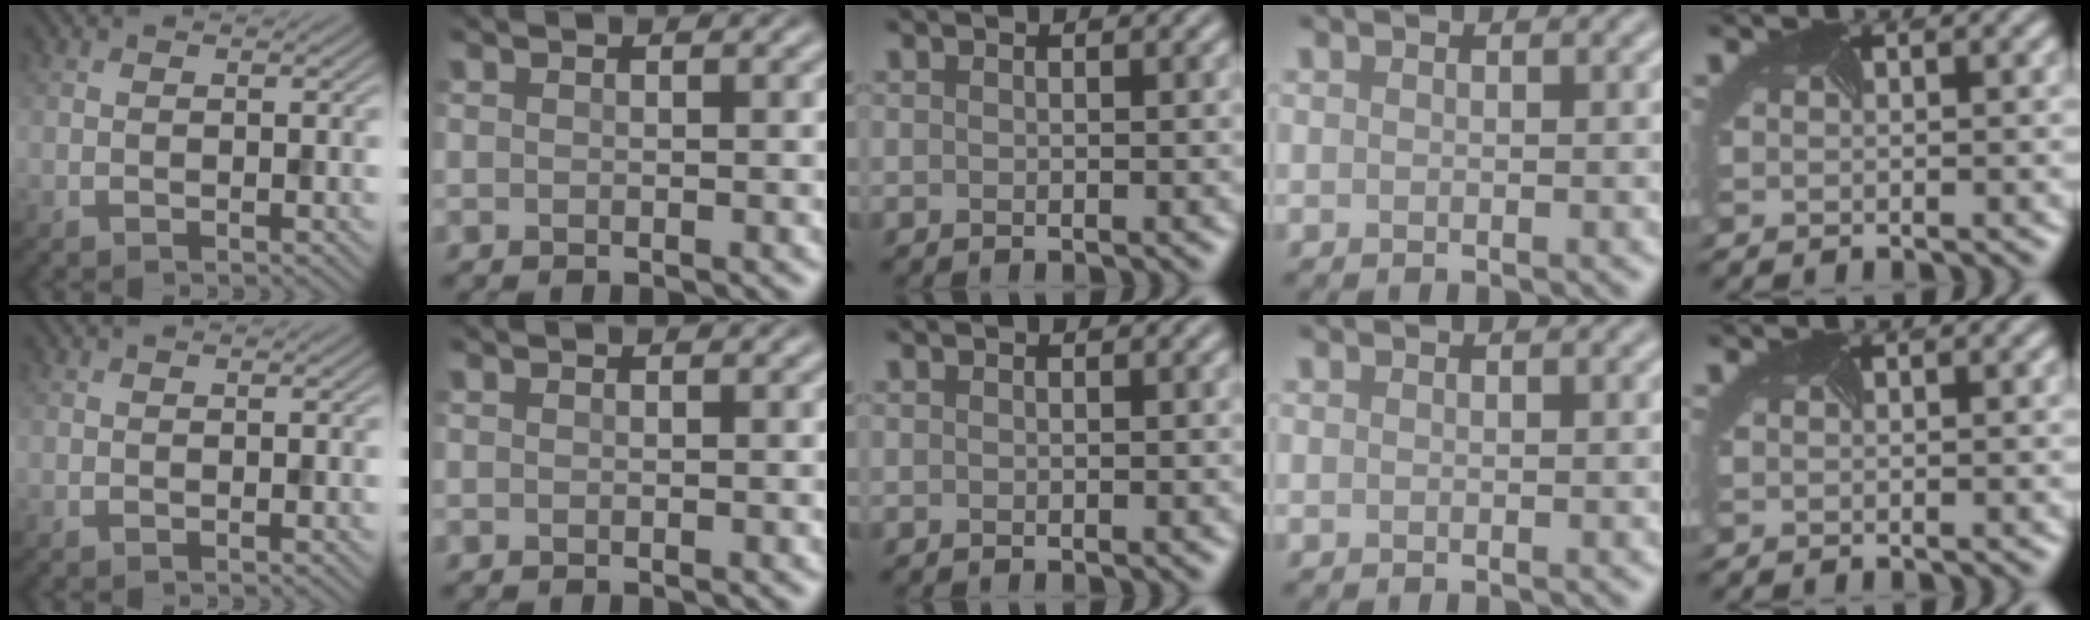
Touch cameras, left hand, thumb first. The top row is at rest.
{}